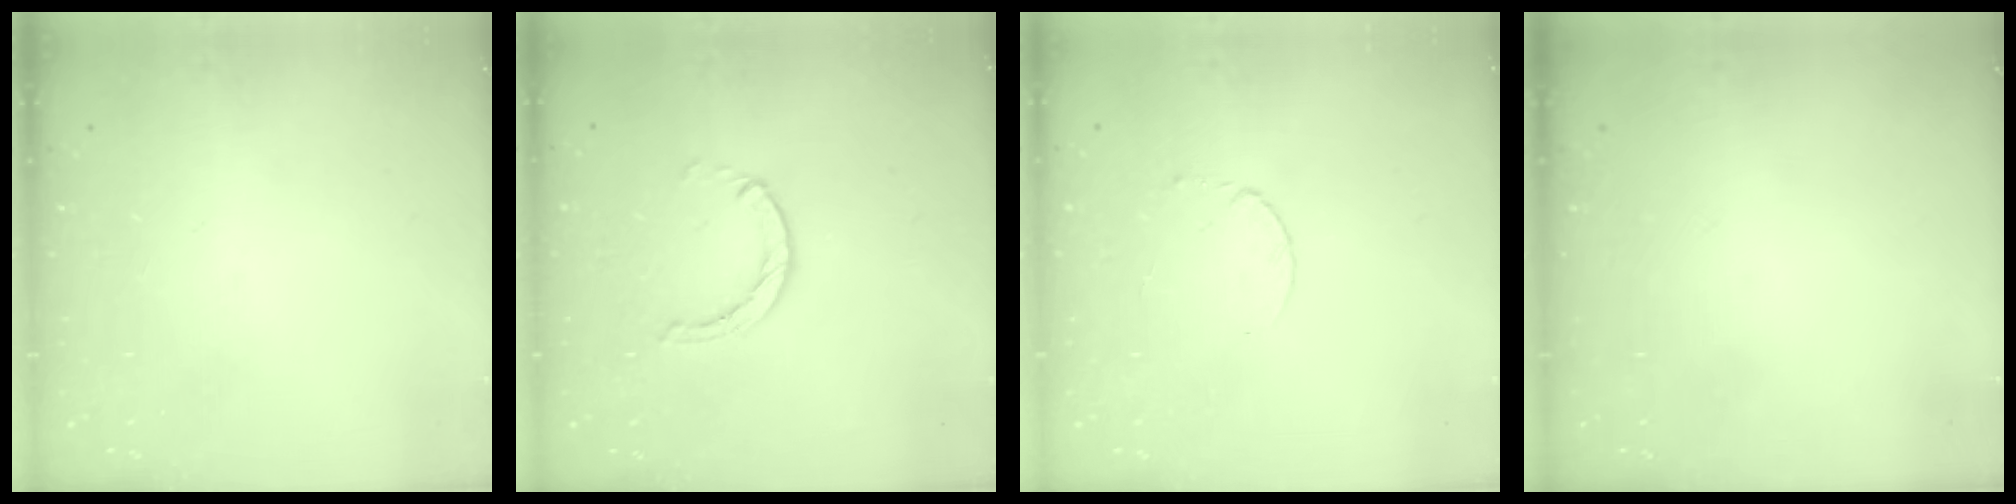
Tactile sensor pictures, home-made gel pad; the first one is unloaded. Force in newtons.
{"total": 1.2, "press": 1.2, "slide": 0.2}
{"total": 2.6, "press": 2.6, "slide": 0.3}
{"total": 0.0}